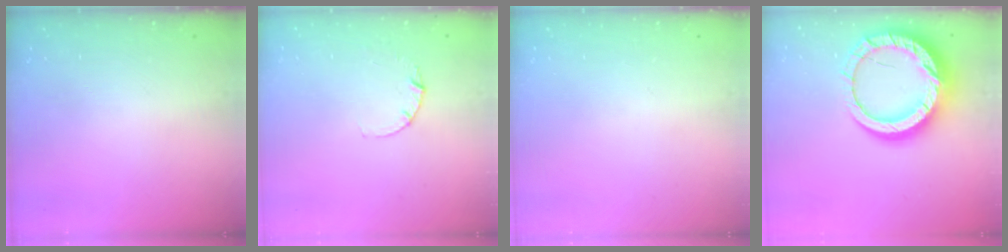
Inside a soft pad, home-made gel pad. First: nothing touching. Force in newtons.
{"total": 2.8, "press": 2.8, "slide": 0.3}
{"total": 0.0}
{"total": 20.2, "press": 20.1, "slide": 2.0}